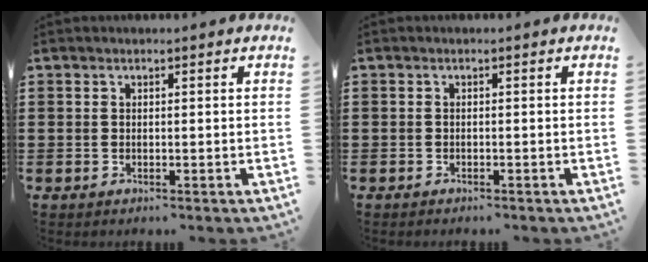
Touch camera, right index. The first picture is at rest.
{"total": 0.6, "force": [-0.6, 0.0, 0.0], "torque": [0.000, -0.001, -0.014]}